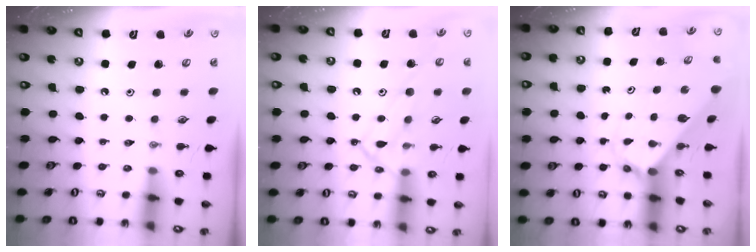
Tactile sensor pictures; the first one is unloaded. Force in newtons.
{"total": 12.5, "press": 12.4, "slide": 1.0}
{"total": 2.6, "press": 2.6, "slide": 0.2}